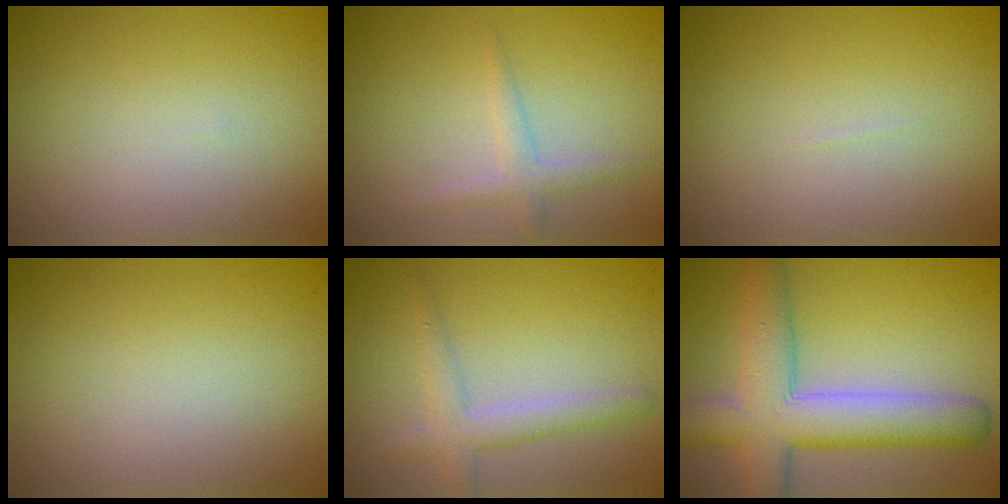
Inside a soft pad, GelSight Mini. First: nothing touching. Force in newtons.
{"total": 1.6, "press": 1.6, "slide": 0.1}
{"total": 0.0}
{"total": 0.0}
{"total": 2.6, "press": 2.6, "slide": 0.1}
{"total": 8.2, "press": 8.2, "slide": 0.4}